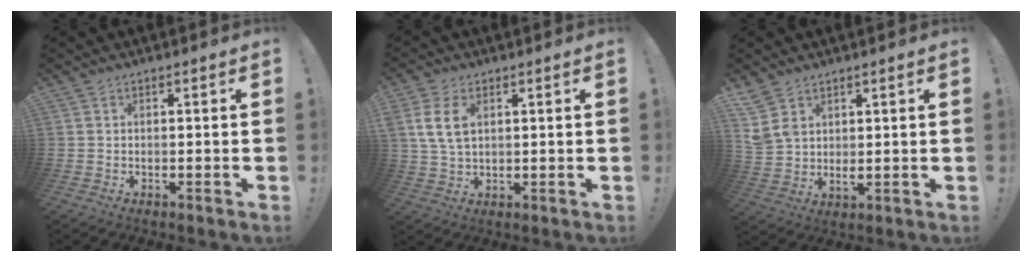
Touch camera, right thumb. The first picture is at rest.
{"total": 8.3, "force": [2.6, 5.1, 6.1], "torque": [-0.122, -0.001, 0.049]}
{"total": 6.4, "force": [4.1, 3.7, 3.2], "torque": [-0.056, -0.015, 0.082]}